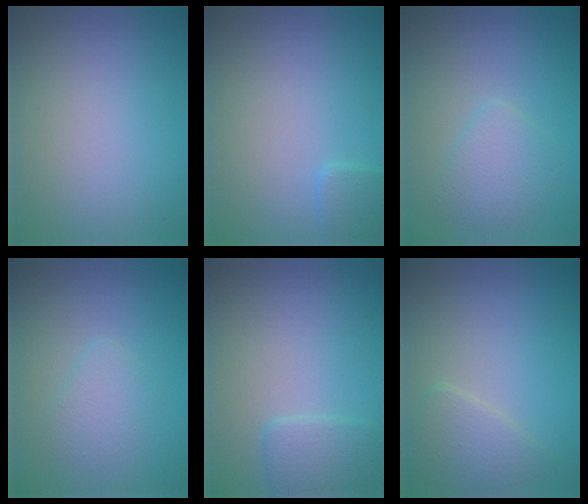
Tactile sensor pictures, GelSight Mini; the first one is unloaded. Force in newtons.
{"total": 1.3, "press": 1.3, "slide": 0.1}
{"total": 2.3, "press": 2.3, "slide": 0.0}
{"total": 1.9, "press": 1.9, "slide": 0.1}
{"total": 1.9, "press": 1.9, "slide": 0.1}
{"total": 2.5, "press": 2.5, "slide": 0.0}